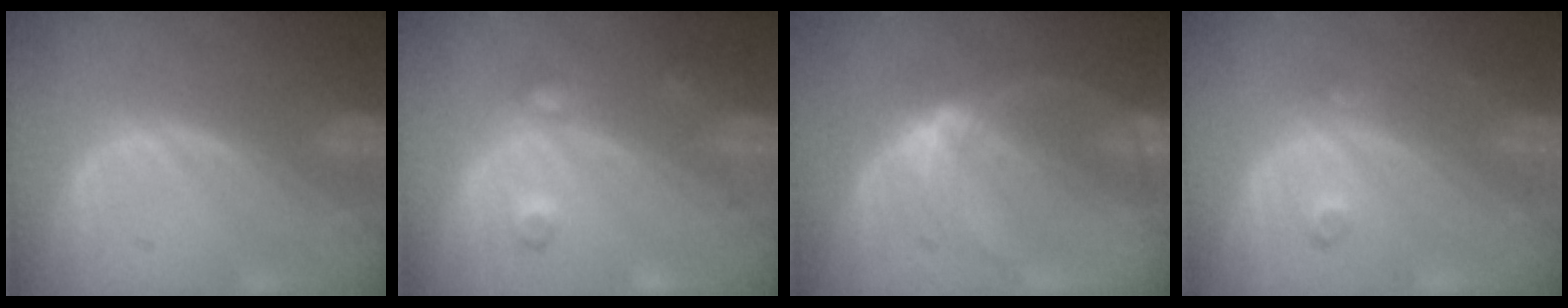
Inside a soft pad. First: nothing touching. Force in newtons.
{"total": 3.5, "press": 3.3, "slide": 1.2}
{"total": 5.1, "press": 4.8, "slide": 1.7}
{"total": 2.5, "press": 2.1, "slide": 1.3}